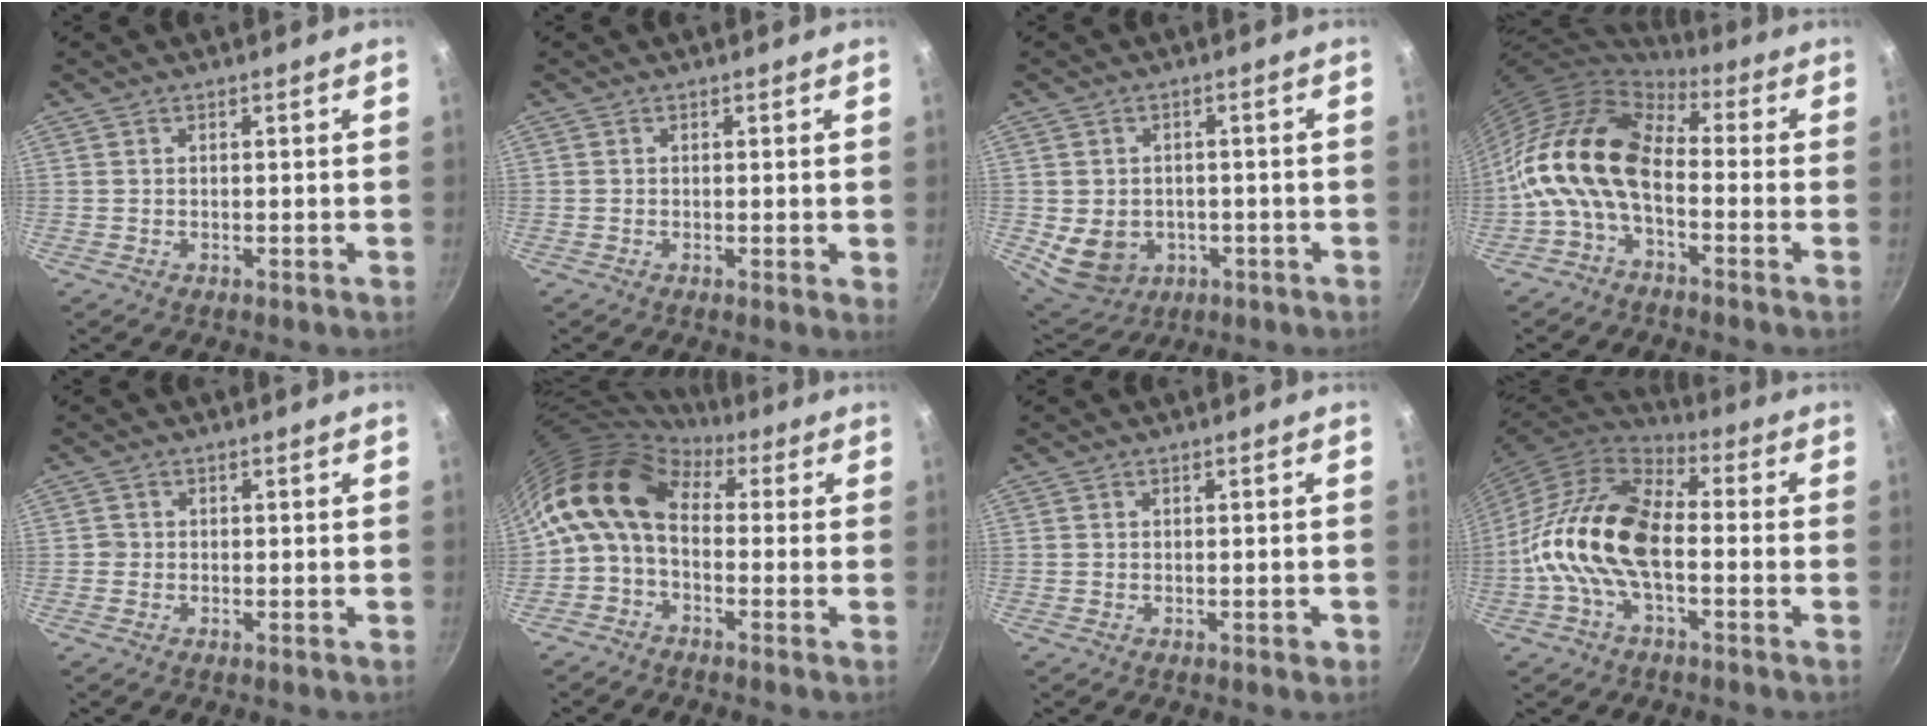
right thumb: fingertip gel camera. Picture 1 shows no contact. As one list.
[{"total": 1.3, "force": [0.0, 0.4, 1.2], "torque": [-0.018, -0.004, -0.002]}, {"total": 9.2, "force": [-2.1, 7.4, 5.0], "torque": [-0.070, 0.003, -0.014]}, {"total": 13.7, "force": [-2.6, 7.9, 10.9], "torque": [-0.191, 0.034, -0.068]}, {"total": 0.6, "force": [-0.2, 0.6, -0.1], "torque": [0.004, 0.004, -0.008]}, {"total": 10.9, "force": [1.1, 7.2, 8.2], "torque": [-0.142, 0.026, -0.004]}, {"total": 1.3, "force": [-0.6, 0.5, 1.1], "torque": [-0.014, 0.003, -0.008]}, {"total": 16.2, "force": [-2.7, 8.8, 13.3], "torque": [-0.241, 0.036, -0.067]}]